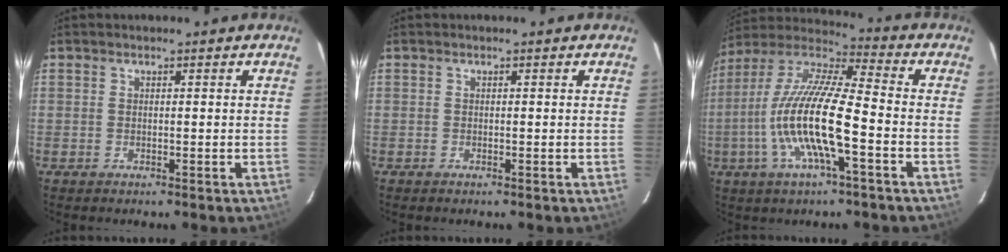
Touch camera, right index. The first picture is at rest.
{"total": 0.0}
{"total": 17.0, "force": [-4.6, 3.0, 16.0], "torque": [-0.313, -0.007, -0.095]}